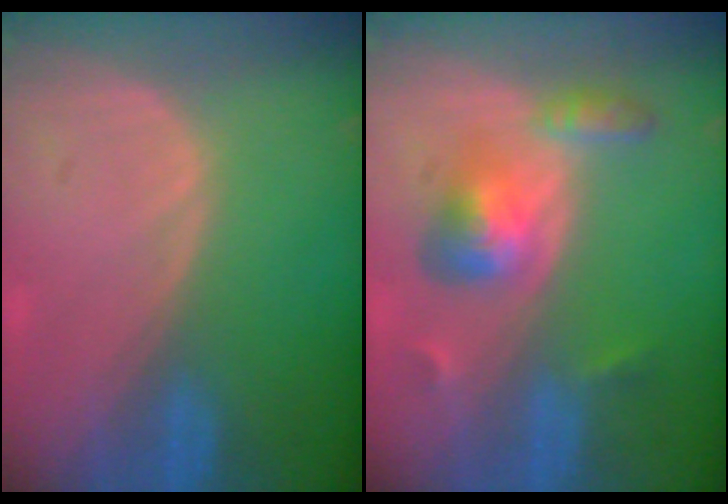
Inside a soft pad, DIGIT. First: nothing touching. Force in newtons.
{"total": 6.2, "press": 5.6, "slide": 2.8}